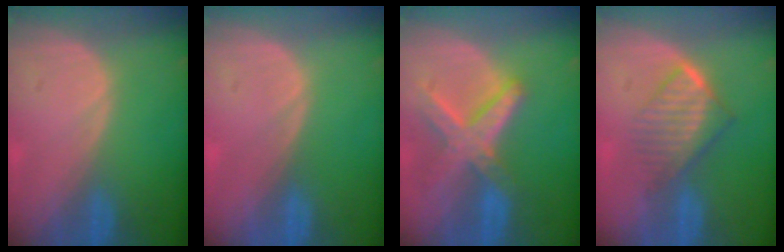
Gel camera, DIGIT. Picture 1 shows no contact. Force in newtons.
{"total": 0.0}
{"total": 8.2, "press": 7.1, "slide": 4.3}
{"total": 6.6, "press": 5.9, "slide": 3.0}